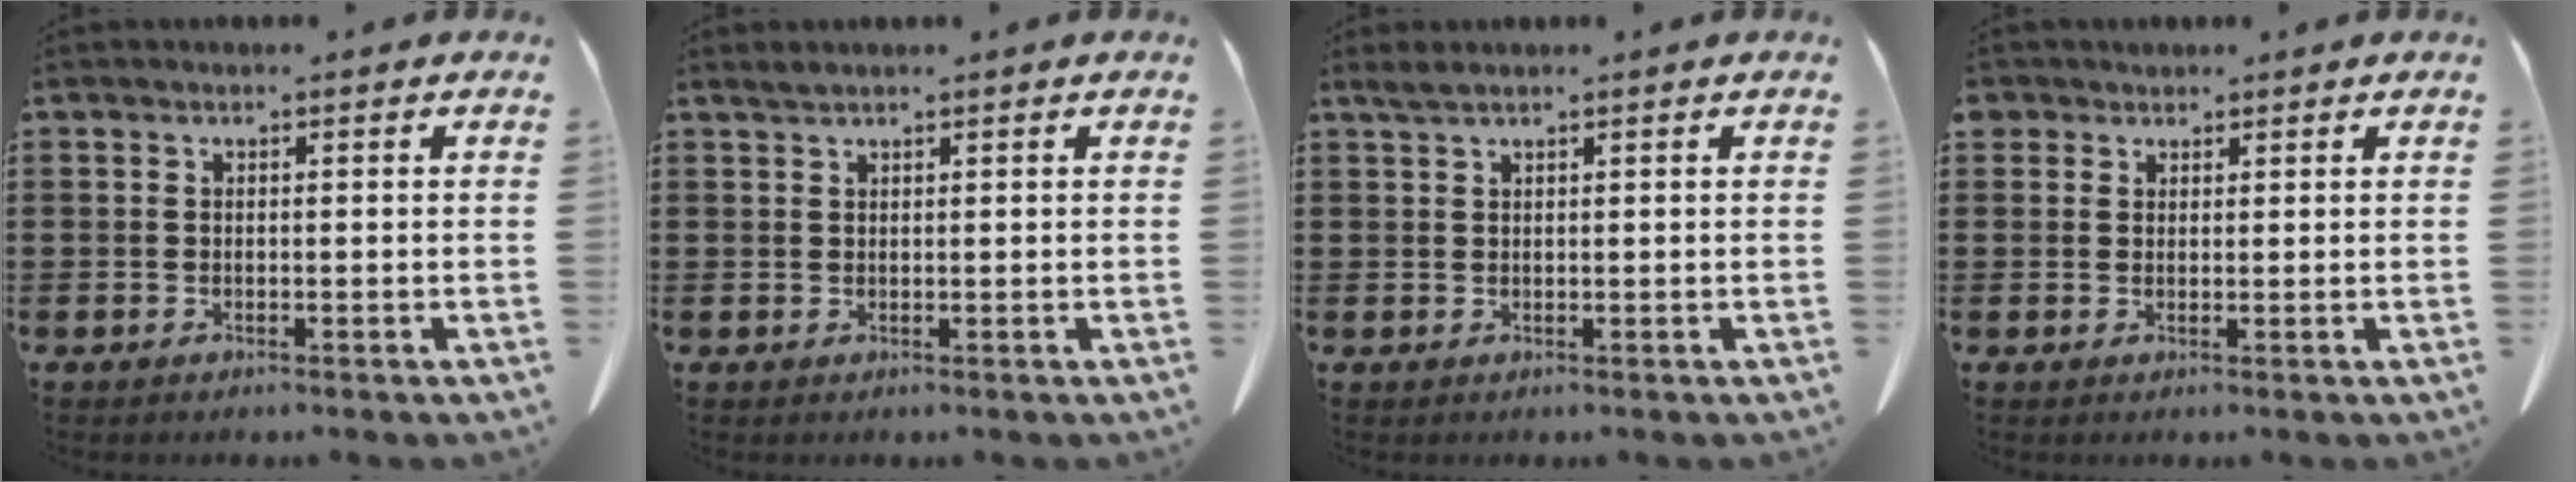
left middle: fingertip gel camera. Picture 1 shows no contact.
{"total": 0.9, "force": [0.8, 0.0, 0.5], "torque": [-0.012, -0.002, 0.017]}
{"total": 1.4, "force": [1.1, 0.0, 0.8], "torque": [-0.020, -0.001, 0.022]}
{"total": 1.8, "force": [1.5, 1.0, 0.1], "torque": [-0.007, 0.003, 0.030]}